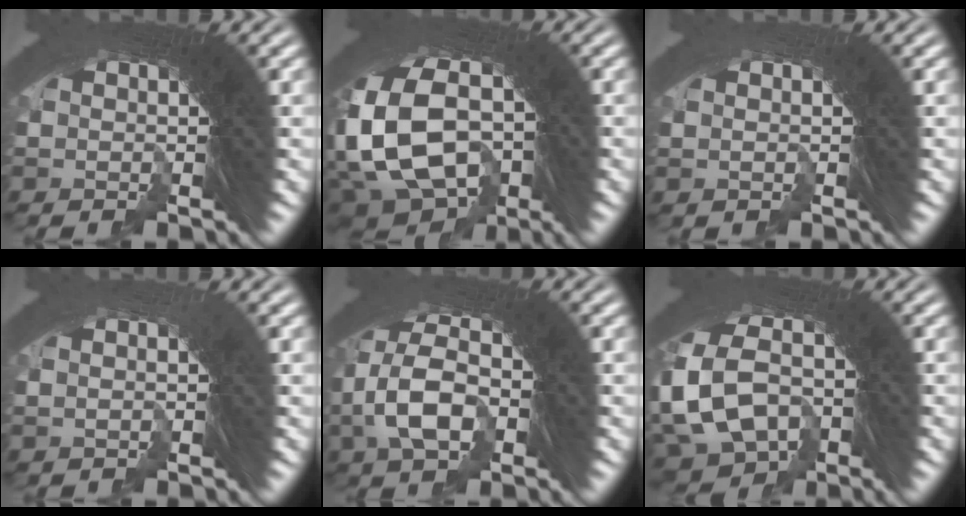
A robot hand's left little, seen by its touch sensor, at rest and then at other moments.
{"total": 16.2, "force": [-3.8, 12.8, 9.3], "torque": [-0.205, -0.042, -0.056]}
{"total": 0.7, "force": [-0.5, -0.1, -0.5], "torque": [0.004, -0.003, -0.004]}
{"total": 1.0, "force": [-0.7, 0.2, -0.7], "torque": [0.005, 0.001, -0.009]}
{"total": 7.9, "force": [-0.9, 6.4, 4.5], "torque": [-0.072, 0.013, -0.029]}
{"total": 12.5, "force": [-3.8, 10.6, 5.5], "torque": [-0.121, -0.027, -0.068]}